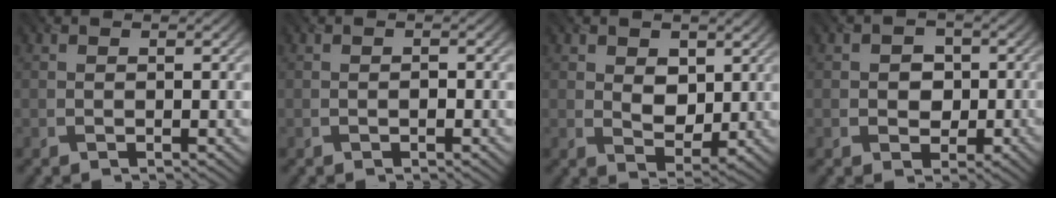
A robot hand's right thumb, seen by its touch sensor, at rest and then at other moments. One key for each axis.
{"total": 0.6, "fx": -0.3, "fy": 0.3, "fz": 0.4, "tx": -0.006, "ty": 0.001, "tz": -0.004}
{"total": 4.9, "fx": 1.5, "fy": 3.4, "fz": 3.2, "tx": -0.071, "ty": -0.004, "tz": 0.018}
{"total": 4.0, "fx": -0.2, "fy": 3.6, "fz": 1.7, "tx": -0.015, "ty": 0.003, "tz": -0.016}